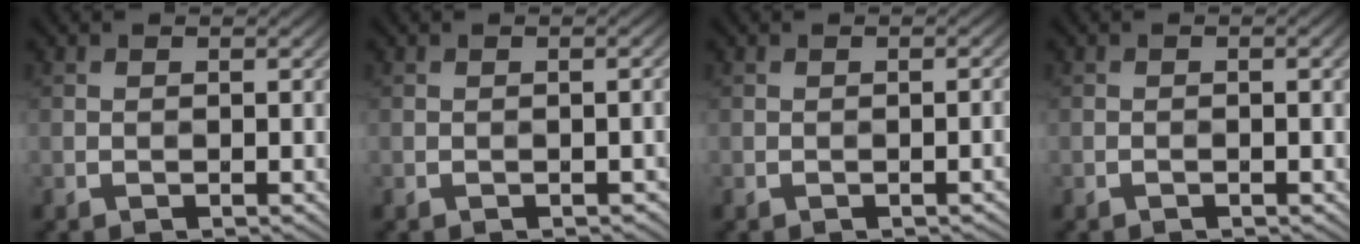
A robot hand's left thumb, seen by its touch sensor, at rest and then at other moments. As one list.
[{"total": 2.4, "force": [-2.0, 0.9, 0.9], "torque": [-0.011, 0.010, -0.016]}, {"total": 1.9, "force": [-1.3, 0.4, 1.2], "torque": [-0.011, 0.013, -0.015]}, {"total": 1.1, "force": [-0.2, 0.2, 1.0], "torque": [-0.003, 0.008, -0.005]}]